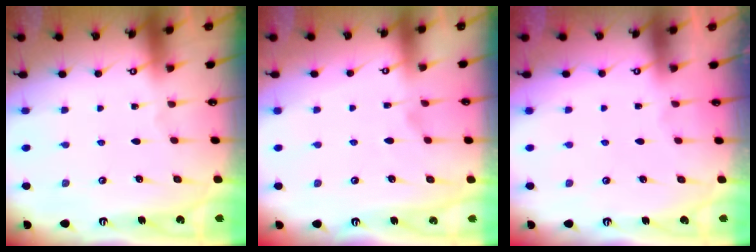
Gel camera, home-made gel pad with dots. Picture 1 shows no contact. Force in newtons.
{"total": 2.7, "press": 2.5, "slide": 1.0}
{"total": 1.5, "press": 1.4, "slide": 0.7}